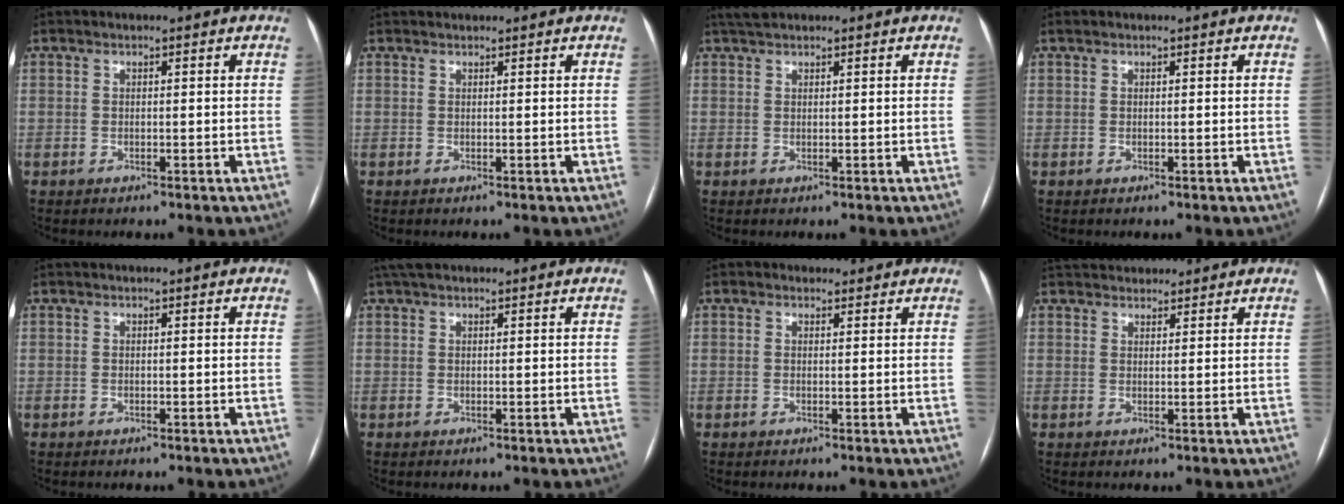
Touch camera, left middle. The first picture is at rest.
{"total": 1.2, "force": [1.2, 0.3, 0.1], "torque": [-0.006, 0.014, 0.021]}
{"total": 2.2, "force": [1.9, 0.5, 0.8], "torque": [-0.018, 0.016, 0.037]}
{"total": 0.0}
{"total": 0.0}
{"total": 3.3, "force": [2.6, 1.1, 1.6], "torque": [-0.033, 0.028, 0.049]}
{"total": 1.6, "force": [1.2, 1.1, 0.1], "torque": [-0.003, 0.011, 0.013]}
{"total": 6.8, "force": [6.2, 2.2, 1.7], "torque": [-0.021, 0.032, 0.096]}